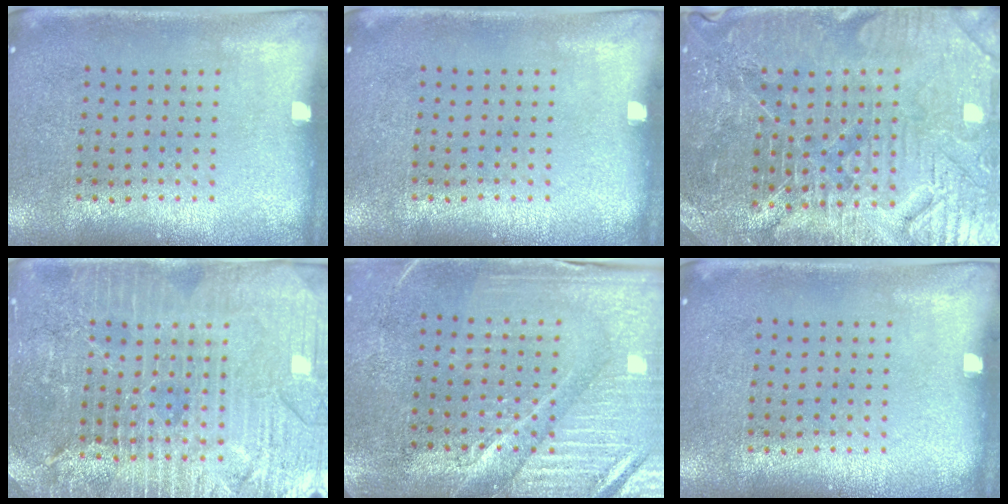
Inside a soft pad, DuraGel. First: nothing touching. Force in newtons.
{"total": 0.0}
{"total": 5.0, "press": 4.7, "slide": 1.7}
{"total": 4.8, "press": 4.5, "slide": 1.7}
{"total": 4.0, "press": 3.7, "slide": 1.5}
{"total": 0.0}